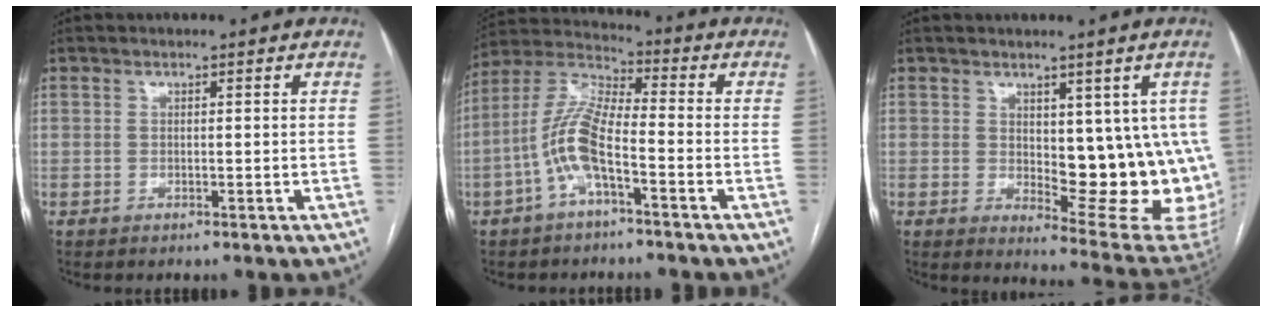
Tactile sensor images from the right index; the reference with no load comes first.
{"total": 9.7, "force": [-3.6, 2.4, 8.7], "torque": [-0.195, 0.018, -0.073]}
{"total": 13.4, "force": [1.0, 5.7, 12.1], "torque": [-0.135, -0.014, 0.026]}